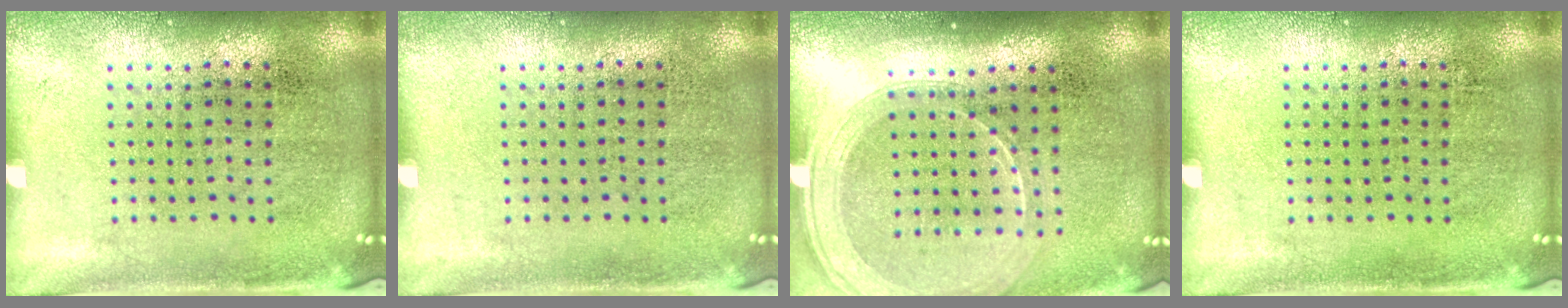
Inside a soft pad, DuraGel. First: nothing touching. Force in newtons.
{"total": 0.0}
{"total": 1.8, "press": 1.6, "slide": 0.8}
{"total": 0.0}